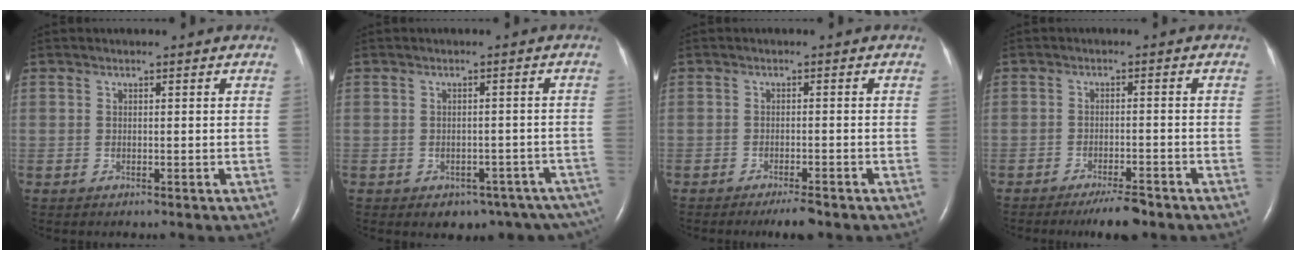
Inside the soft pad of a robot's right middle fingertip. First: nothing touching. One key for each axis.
{"total": 10.6, "fx": -7.4, "fy": 6.3, "fz": 4.3, "tx": -0.043, "ty": 0.011, "tz": -0.079}
{"total": 3.1, "fx": -2.4, "fy": 0.3, "fz": 1.8, "tx": -0.031, "ty": -0.004, "tz": -0.038}
{"total": 4.7, "fx": -3.7, "fy": 0.8, "fz": 2.7, "tx": -0.046, "ty": -0.005, "tz": -0.059}